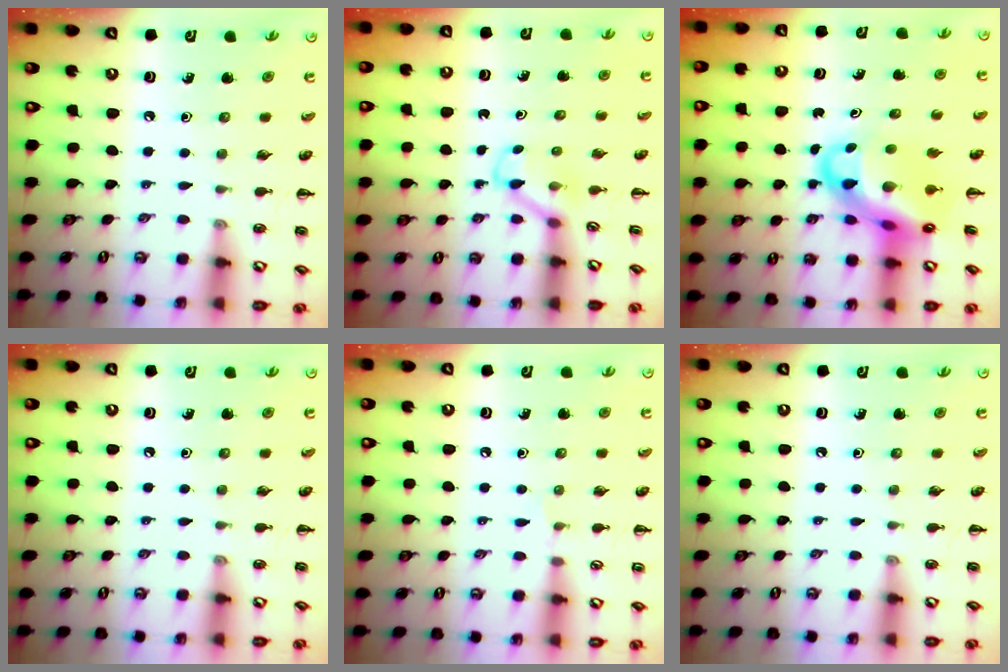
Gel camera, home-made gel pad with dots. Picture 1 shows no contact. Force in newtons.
{"total": 3.6, "press": 3.4, "slide": 1.2}
{"total": 11.0, "press": 10.6, "slide": 2.8}
{"total": 0.0}
{"total": 3.6, "press": 3.4, "slide": 1.2}
{"total": 0.0}